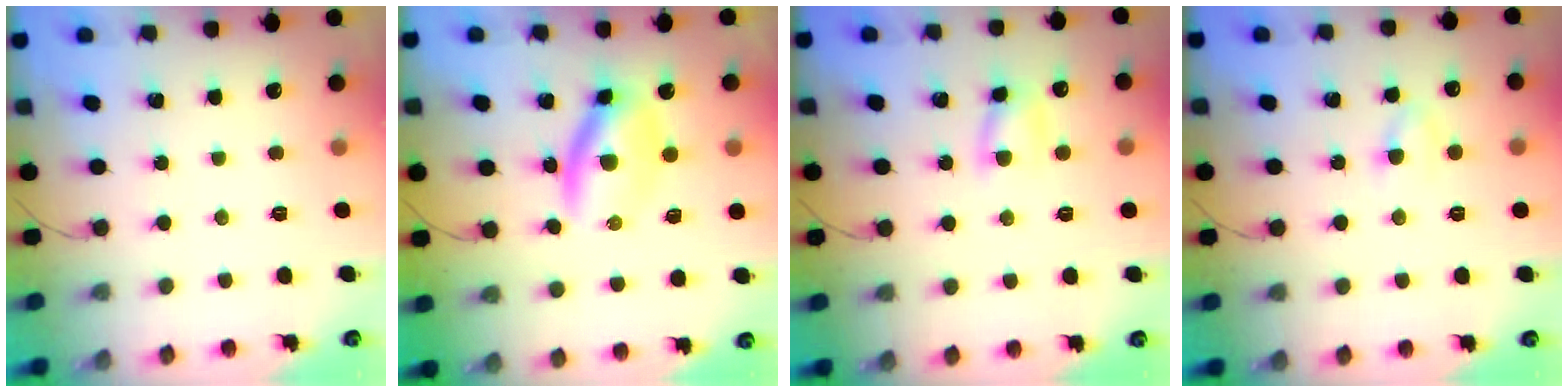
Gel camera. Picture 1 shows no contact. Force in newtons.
{"total": 6.0, "press": 5.9, "slide": 1.1}
{"total": 5.3, "press": 5.2, "slide": 0.7}
{"total": 4.0, "press": 3.8, "slide": 1.4}